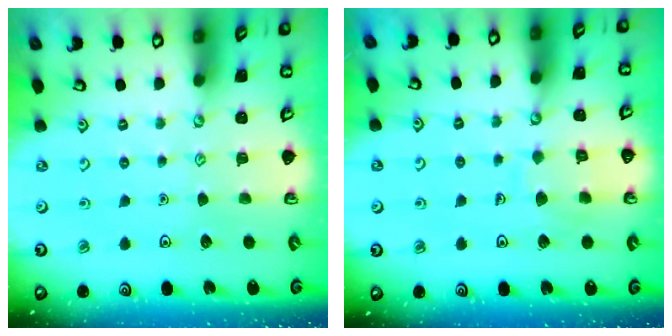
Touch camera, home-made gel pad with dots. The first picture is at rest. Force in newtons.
{"total": 7.7, "press": 7.7, "slide": 0.8}